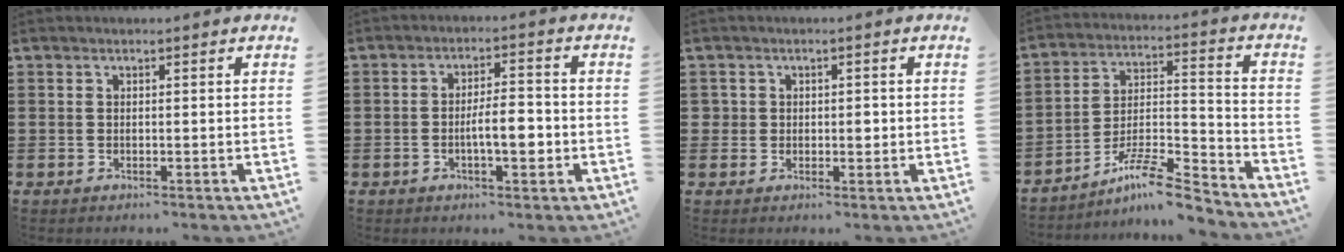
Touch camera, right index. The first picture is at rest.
{"total": 6.0, "force": [-1.4, 2.1, 5.4], "torque": [-0.091, 0.001, -0.029]}
{"total": 1.9, "force": [0.0, 1.5, 1.1], "torque": [-0.018, 0.004, -0.004]}
{"total": 10.2, "force": [-8.5, 1.6, 5.4], "torque": [-0.086, 0.021, -0.161]}